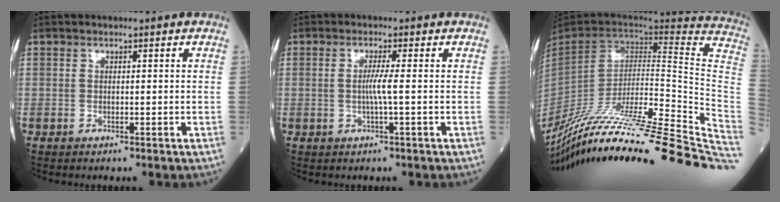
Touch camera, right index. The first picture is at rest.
{"total": 2.5, "force": [-0.2, -0.6, 2.4], "torque": [-0.048, -0.002, -0.006]}
{"total": 41.0, "force": [-33.4, -1.5, 23.8], "torque": [-0.209, -0.083, -0.485]}